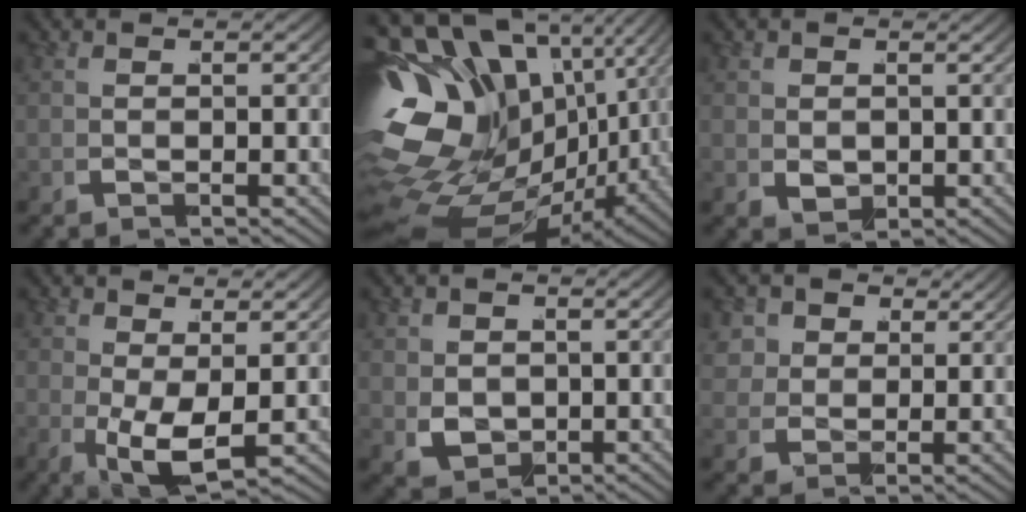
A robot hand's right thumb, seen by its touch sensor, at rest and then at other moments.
{"total": 22.5, "force": [-1.6, 16.8, 14.9], "torque": [-0.292, -0.058, -0.019]}
{"total": 2.2, "force": [0.0, 1.8, 1.2], "torque": [-0.023, -0.019, 0.006]}
{"total": 4.6, "force": [-0.5, 2.6, 3.7], "torque": [-0.069, -0.027, -0.003]}
{"total": 4.3, "force": [-0.5, 3.6, 2.3], "torque": [-0.064, -0.040, 0.004]}
{"total": 4.8, "force": [2.1, 3.9, 2.0], "torque": [-0.053, -0.010, 0.031]}